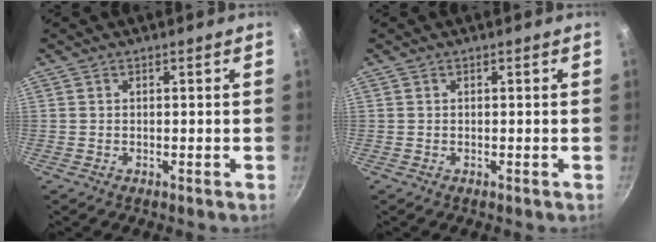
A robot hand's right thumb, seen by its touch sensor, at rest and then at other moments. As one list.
[{"total": 0.0}]